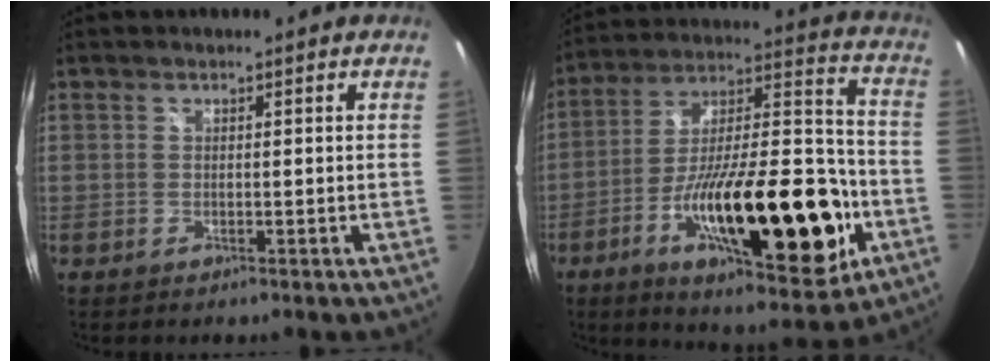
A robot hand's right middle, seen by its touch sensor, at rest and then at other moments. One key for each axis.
{"total": 28.2, "fx": -10.2, "fy": 9.0, "fz": 24.7, "tx": -0.394, "ty": -0.009, "tz": -0.157}